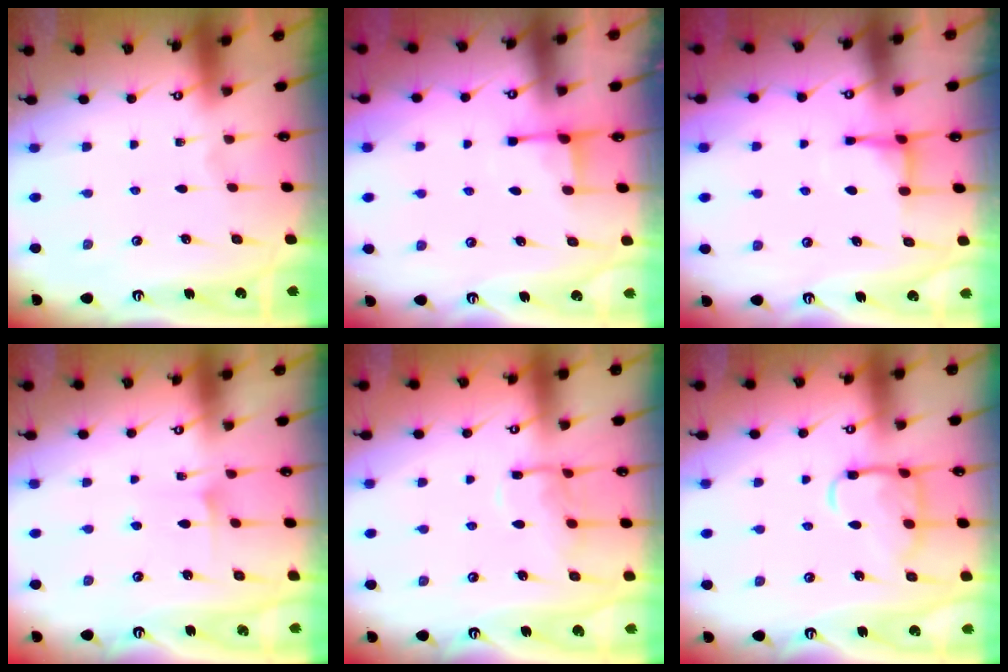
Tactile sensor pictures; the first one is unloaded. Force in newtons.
{"total": 2.7, "press": 2.6, "slide": 0.7}
{"total": 4.4, "press": 4.4, "slide": 0.7}
{"total": 6.0, "press": 6.0, "slide": 0.6}
{"total": 10.0, "press": 10.0, "slide": 0.6}
{"total": 13.8, "press": 13.8, "slide": 1.1}